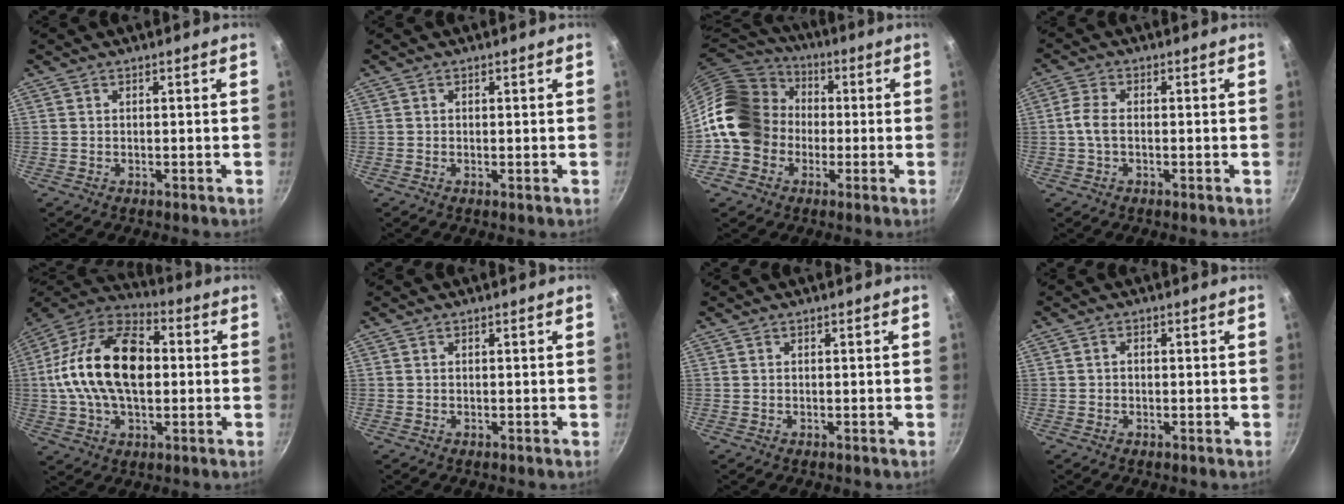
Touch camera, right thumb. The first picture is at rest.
{"total": 0.0}
{"total": 17.6, "force": [-0.9, 15.2, 9.0], "torque": [-0.140, 0.050, -0.023]}
{"total": 3.7, "force": [-0.4, 2.1, 3.1], "torque": [-0.072, 0.012, -0.015]}
{"total": 22.2, "force": [1.0, 13.4, 17.7], "torque": [-0.305, 0.032, 0.001]}
{"total": 0.0}
{"total": 0.0}
{"total": 1.0, "force": [-0.2, 0.8, 0.6], "torque": [-0.010, 0.006, -0.003]}